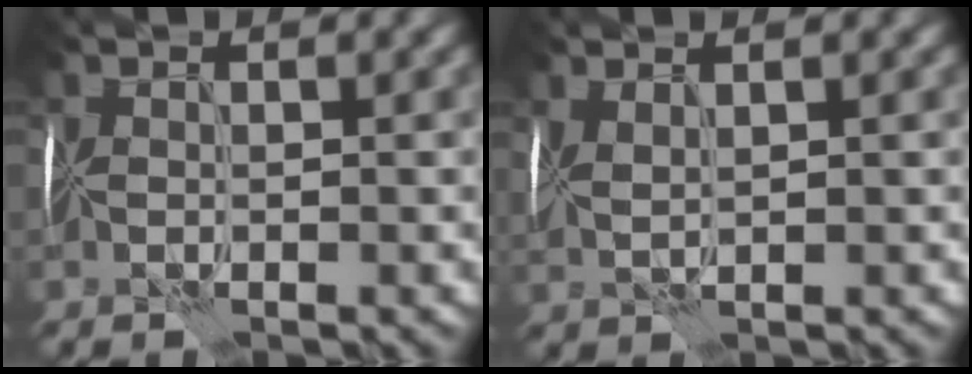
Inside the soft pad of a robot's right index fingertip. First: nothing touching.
{"total": 1.6, "force": [1.1, 0.3, 1.1], "torque": [-0.029, 0.007, 0.027]}